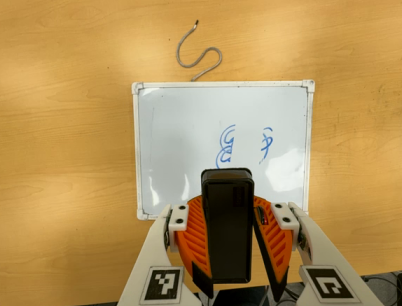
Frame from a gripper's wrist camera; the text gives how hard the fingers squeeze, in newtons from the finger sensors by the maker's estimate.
{"total": 10.1, "left": 9.7, "right": 10.5}